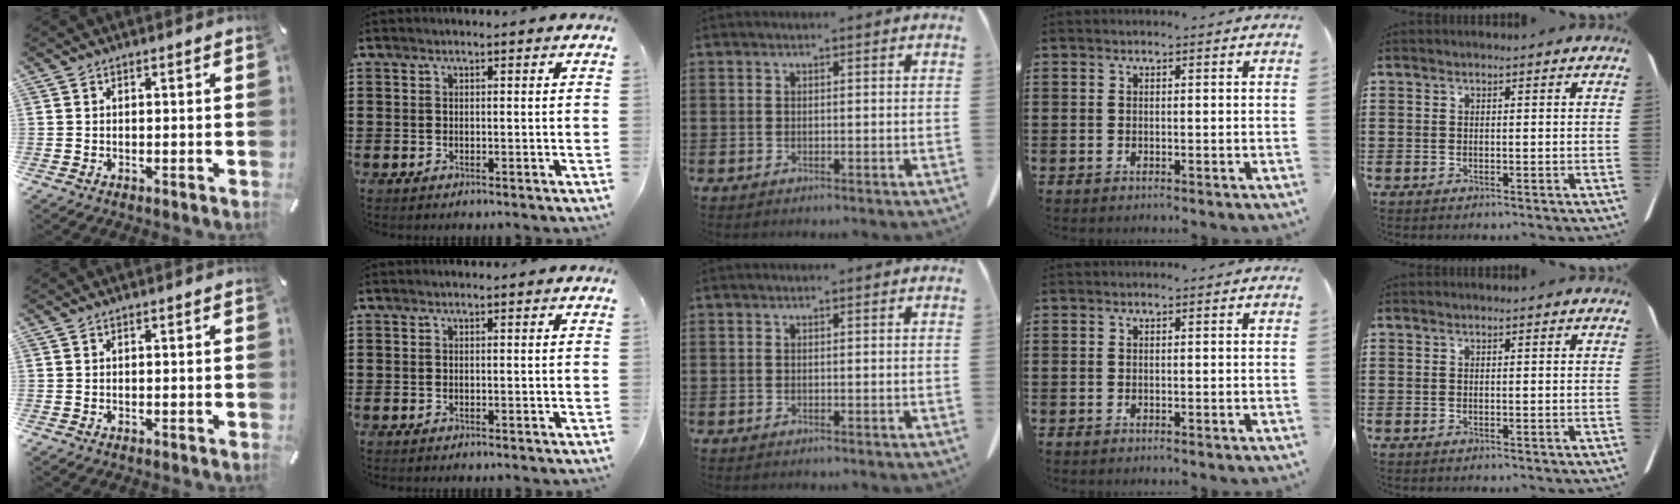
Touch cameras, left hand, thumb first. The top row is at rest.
{}